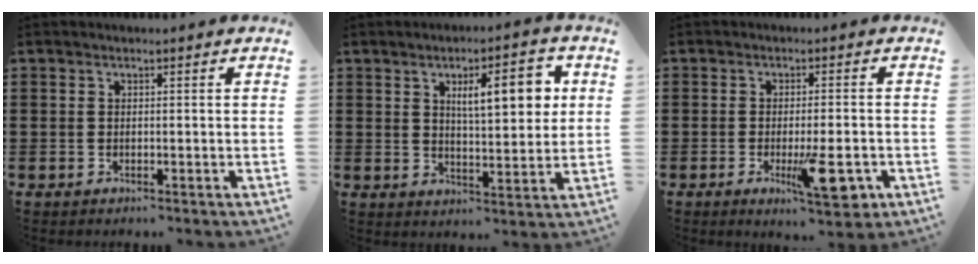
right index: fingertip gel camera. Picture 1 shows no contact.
{"total": 8.3, "force": [2.7, 2.4, 7.5], "torque": [-0.114, -0.005, 0.038]}
{"total": 8.0, "force": [-2.7, 2.0, 7.2], "torque": [-0.131, -0.014, -0.041]}